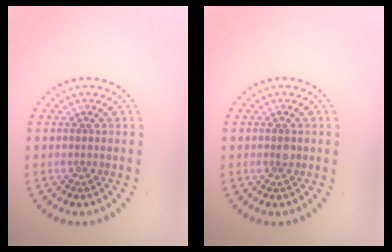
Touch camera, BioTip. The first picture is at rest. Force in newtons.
{"total": 1.0, "press": 1.0, "slide": 0.1}